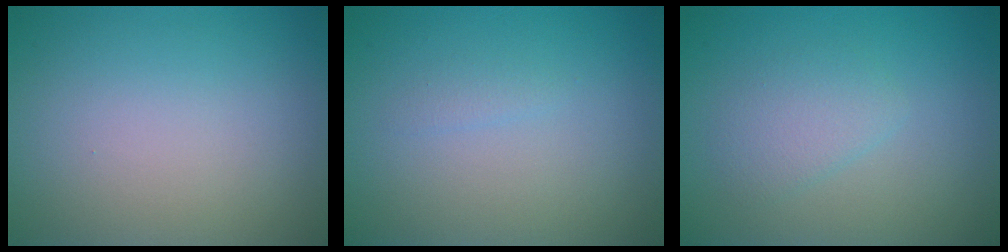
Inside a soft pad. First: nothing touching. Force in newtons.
{"total": 0.7, "press": 0.7, "slide": 0.0}
{"total": 2.0, "press": 2.0, "slide": 0.1}